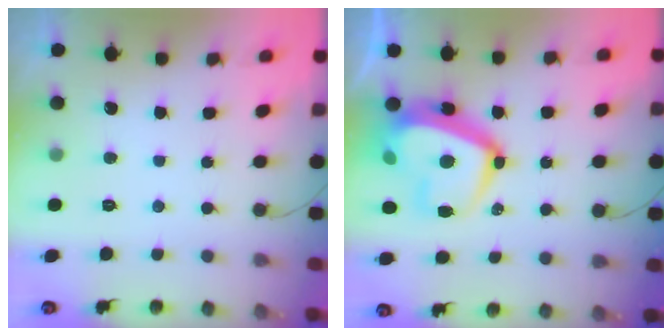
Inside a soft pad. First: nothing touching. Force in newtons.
{"total": 20.7, "press": 20.7, "slide": 1.5}